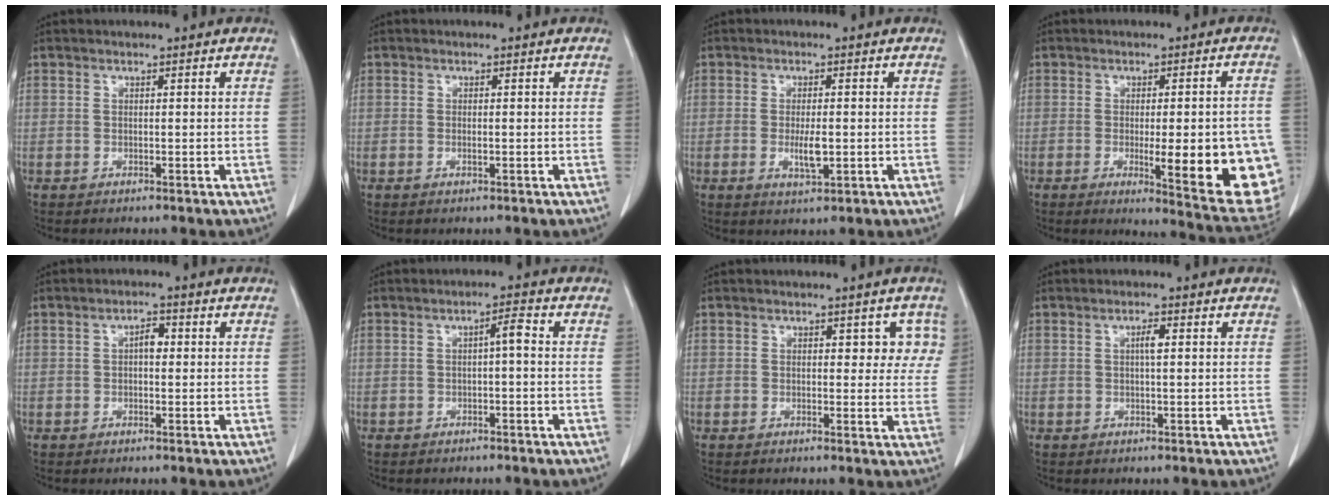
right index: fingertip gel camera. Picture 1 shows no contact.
{"total": 0.6, "force": [-0.2, 0.1, 0.6], "torque": [-0.011, -0.001, -0.001]}
{"total": 3.6, "force": [-0.6, 0.9, 3.4], "torque": [-0.064, -0.005, -0.007]}
{"total": 16.3, "force": [-3.8, 2.7, 15.6], "torque": [-0.110, -0.002, -0.030]}
{"total": 2.3, "force": [0.2, 1.1, 2.0], "torque": [-0.028, 0.008, 0.001]}
{"total": 2.3, "force": [0.0, 0.3, 2.3], "torque": [-0.034, 0.006, -0.001]}
{"total": 3.9, "force": [1.5, 2.4, 2.7], "torque": [-0.007, 0.008, 0.013]}
{"total": 1.7, "force": [0.4, 0.2, 1.6], "torque": [-0.030, 0.004, 0.005]}